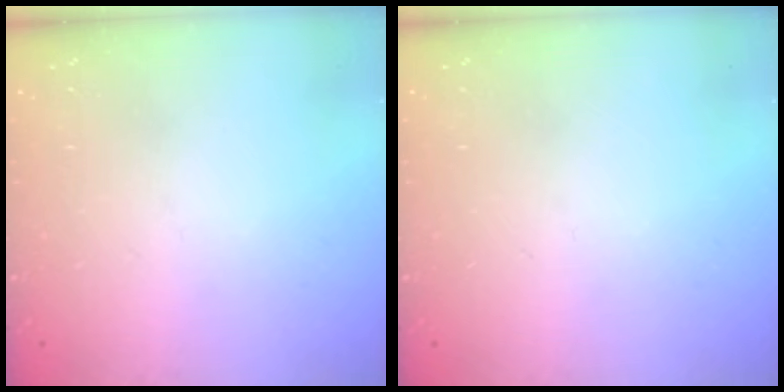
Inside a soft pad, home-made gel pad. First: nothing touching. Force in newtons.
{"total": 0.0}